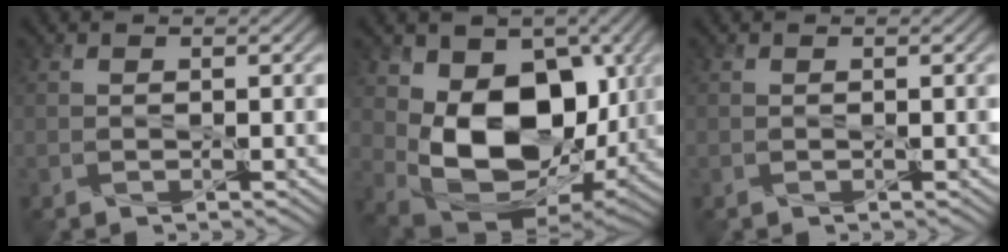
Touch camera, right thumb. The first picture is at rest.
{"total": 14.8, "force": [1.4, 10.0, 10.9], "torque": [-0.195, -0.030, 0.042]}
{"total": 0.0}